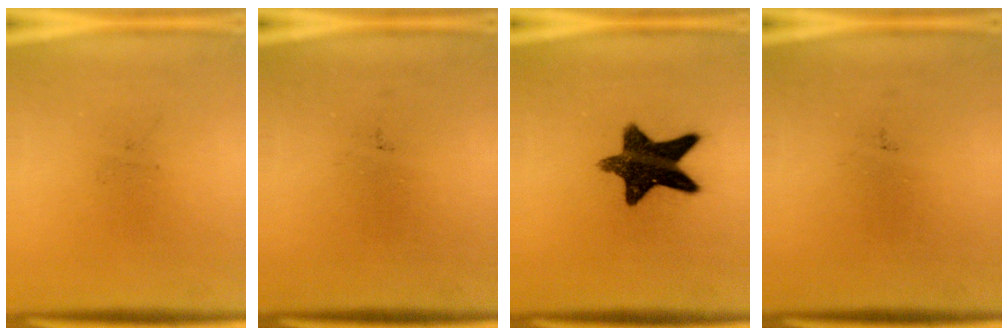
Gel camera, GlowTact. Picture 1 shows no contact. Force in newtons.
{"total": 0.0}
{"total": 13.3}
{"total": 0.0}